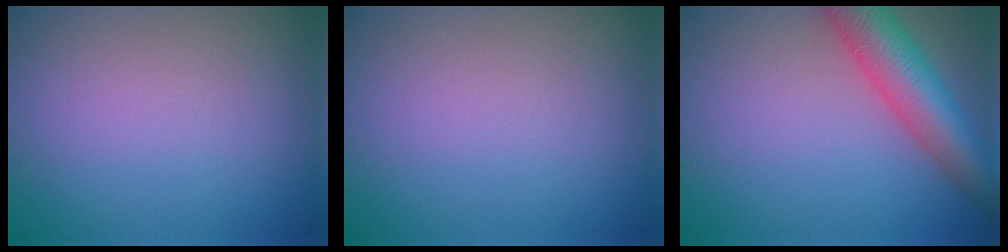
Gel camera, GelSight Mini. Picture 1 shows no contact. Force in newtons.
{"total": 0.0}
{"total": 7.4, "press": 7.4, "slide": 0.4}